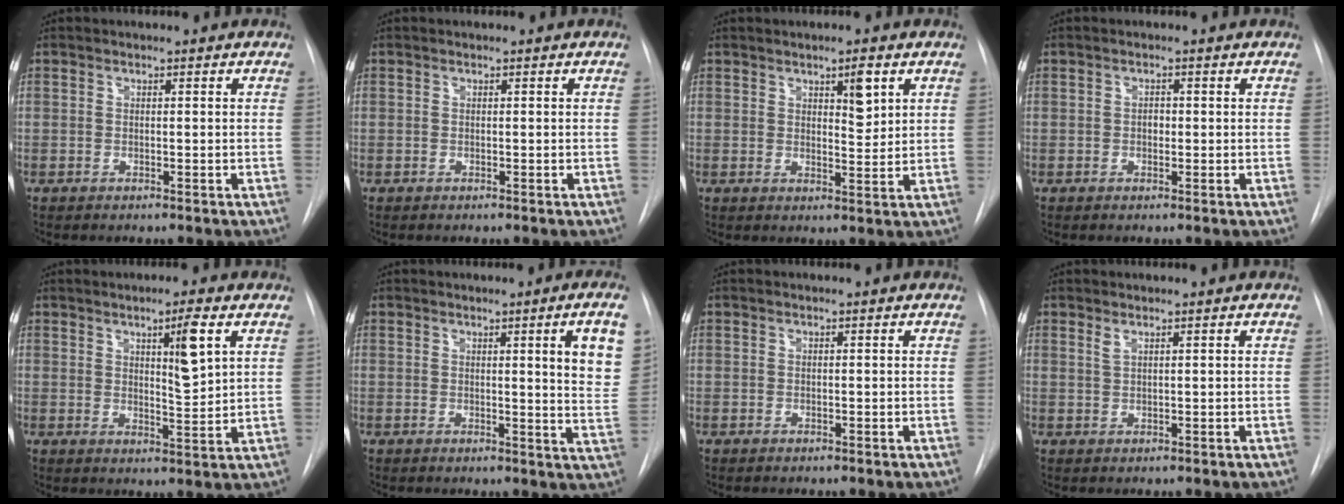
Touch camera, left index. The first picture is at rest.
{"total": 0.0}
{"total": 3.8, "force": [1.9, 1.0, 3.2], "torque": [-0.048, -0.008, 0.031]}
{"total": 1.0, "force": [-0.1, 0.8, 0.7], "torque": [-0.009, 0.003, -0.003]}
{"total": 5.9, "force": [2.6, 0.4, 5.3], "torque": [-0.084, -0.010, 0.042]}
{"total": 8.0, "force": [3.1, 0.0, 7.4], "torque": [-0.080, -0.018, 0.030]}
{"total": 0.0}
{"total": 0.9, "force": [0.7, 0.0, 0.6], "torque": [-0.016, -0.001, 0.018]}